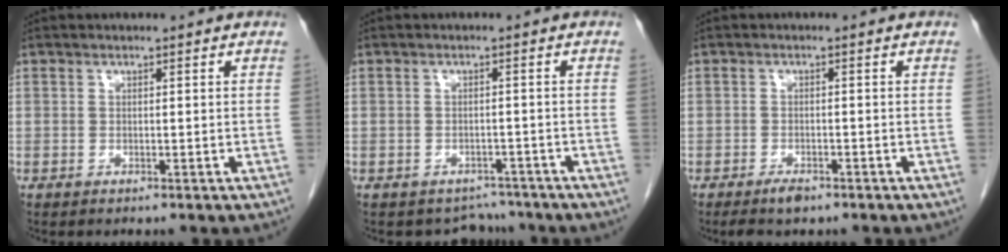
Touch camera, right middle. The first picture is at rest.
{"total": 3.8, "force": [-3.4, 1.6, -0.7], "torque": [0.012, 0.013, -0.044]}
{"total": 2.5, "force": [-1.8, 0.8, 1.5], "torque": [-0.033, -0.003, -0.028]}